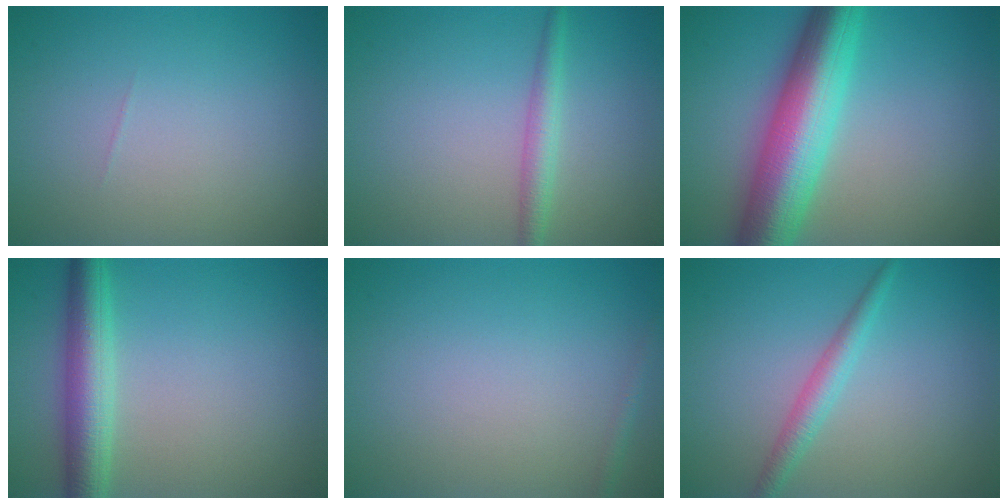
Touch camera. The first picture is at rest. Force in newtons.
{"total": 2.1, "press": 2.1, "slide": 0.1}
{"total": 9.8, "press": 9.8, "slide": 0.3}
{"total": 4.8, "press": 4.8, "slide": 0.1}
{"total": 0.7, "press": 0.7, "slide": 0.0}
{"total": 2.0, "press": 2.0, "slide": 0.0}